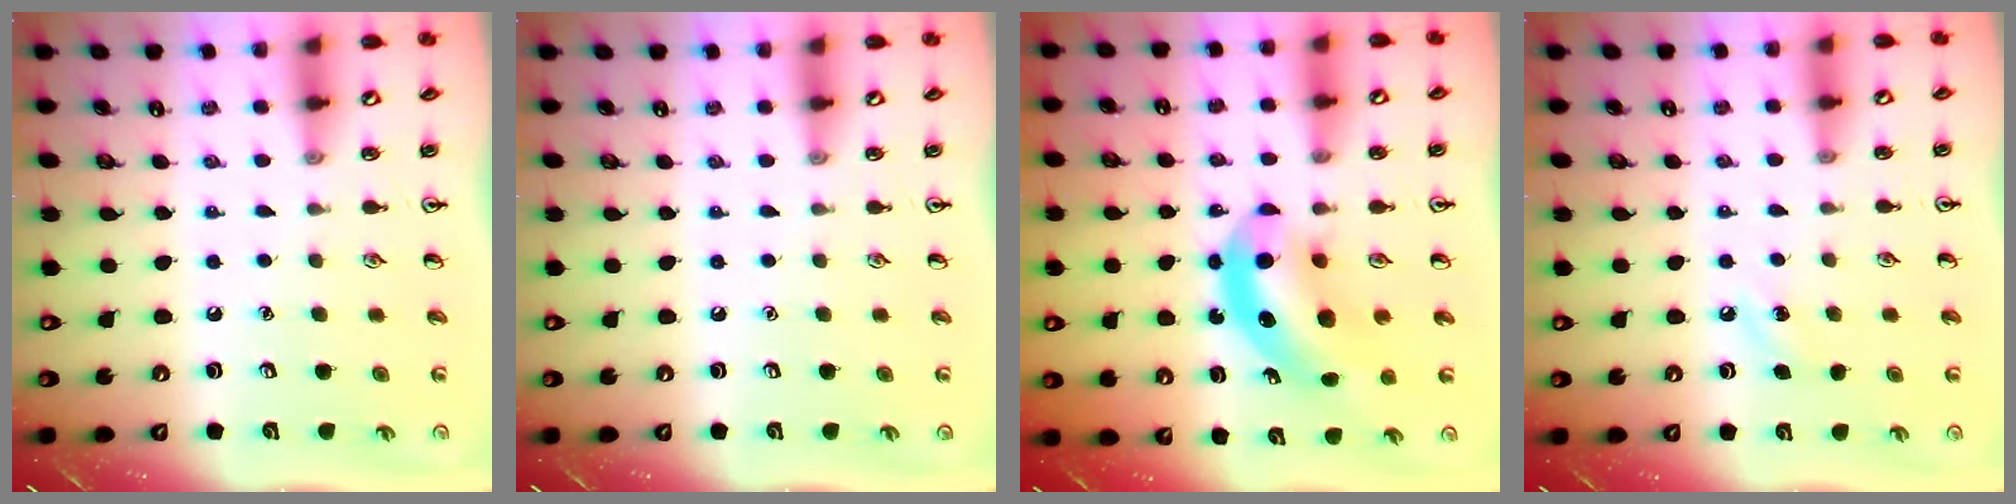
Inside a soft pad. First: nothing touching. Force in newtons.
{"total": 0.0}
{"total": 9.4, "press": 9.0, "slide": 2.9}
{"total": 5.0, "press": 4.6, "slide": 1.8}